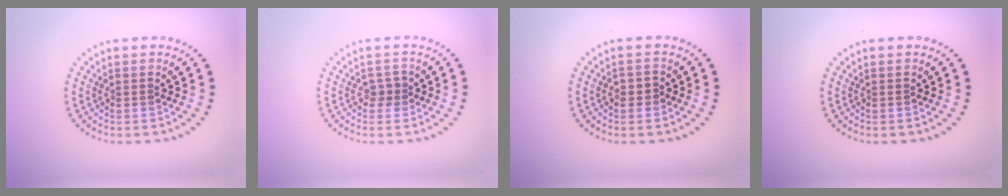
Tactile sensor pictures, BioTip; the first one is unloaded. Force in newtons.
{"total": 1.1, "press": 1.0, "slide": 0.4}
{"total": 1.2, "press": 1.1, "slide": 0.3}
{"total": 0.0}